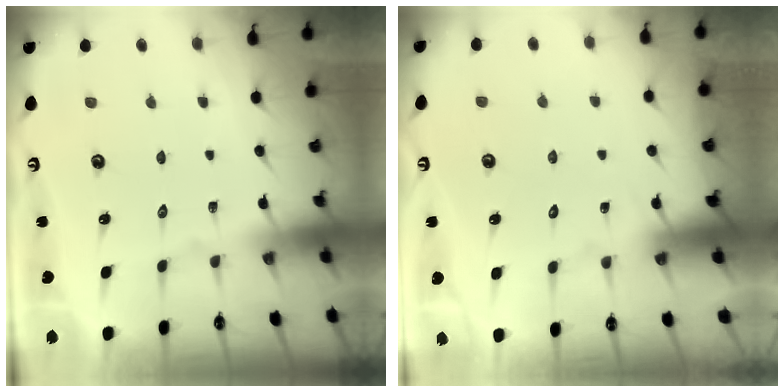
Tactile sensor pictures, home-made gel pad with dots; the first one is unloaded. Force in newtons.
{"total": 5.3, "press": 5.3, "slide": 0.3}